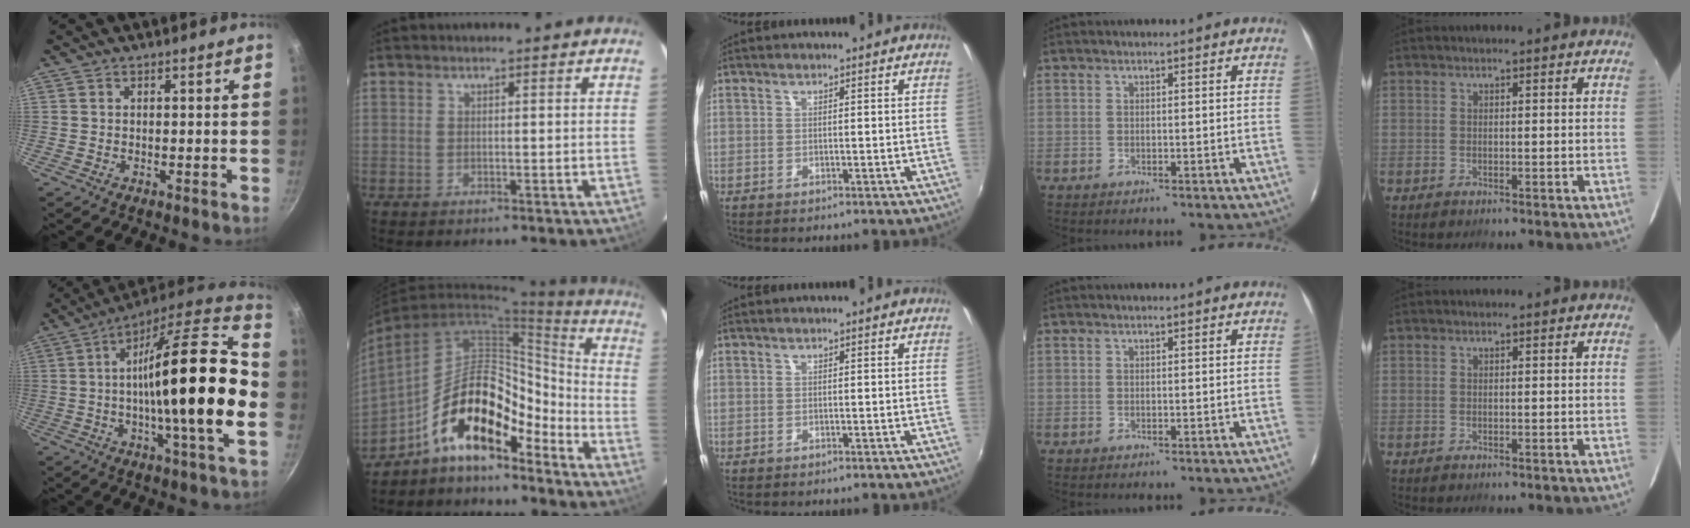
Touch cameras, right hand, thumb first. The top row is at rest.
{"thumb": {"total": 26.3, "force": [-2.0, 5.2, 25.7], "torque": [-0.387, 0.026, -0.044]}, "index": {"total": 14.7, "force": [-10.3, 5.1, 9.3], "torque": [-0.149, 0.036, -0.183]}}